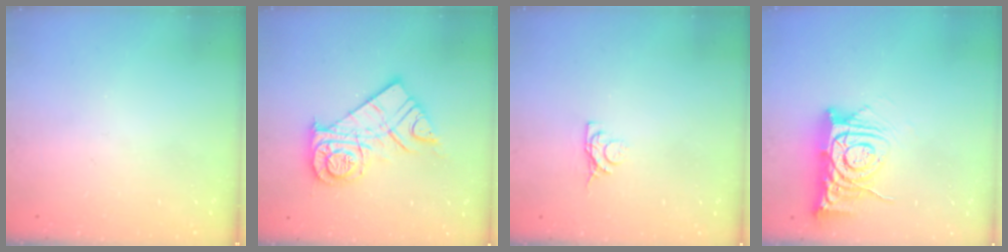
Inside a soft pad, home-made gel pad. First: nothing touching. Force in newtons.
{"total": 16.2, "press": 16.1, "slide": 1.6}
{"total": 4.6, "press": 4.6, "slide": 0.8}
{"total": 12.0, "press": 11.9, "slide": 1.2}